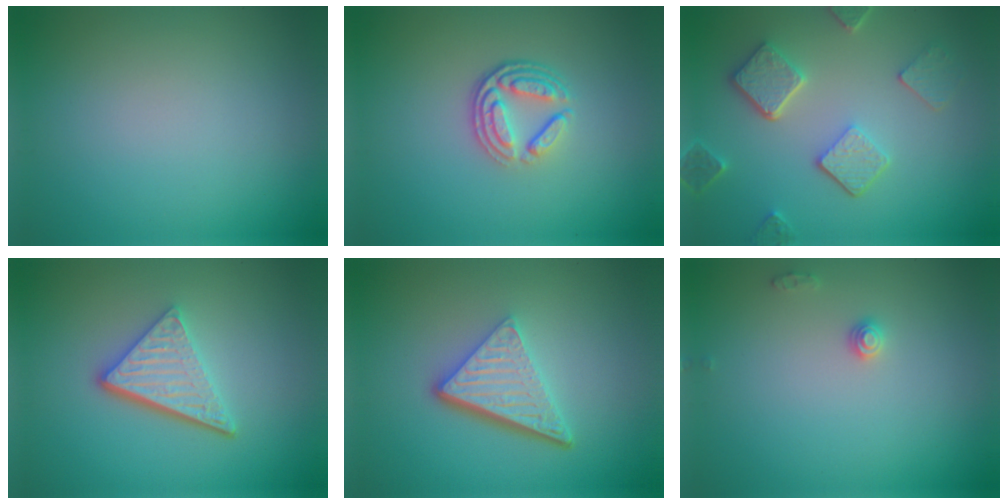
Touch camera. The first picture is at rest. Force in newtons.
{"total": 3.9, "press": 2.8, "slide": 2.7}
{"total": 4.9, "press": 3.8, "slide": 3.1}
{"total": 4.8, "press": 3.4, "slide": 3.4}
{"total": 5.6, "press": 3.8, "slide": 4.2}
{"total": 1.0, "press": 1.0, "slide": 0.1}